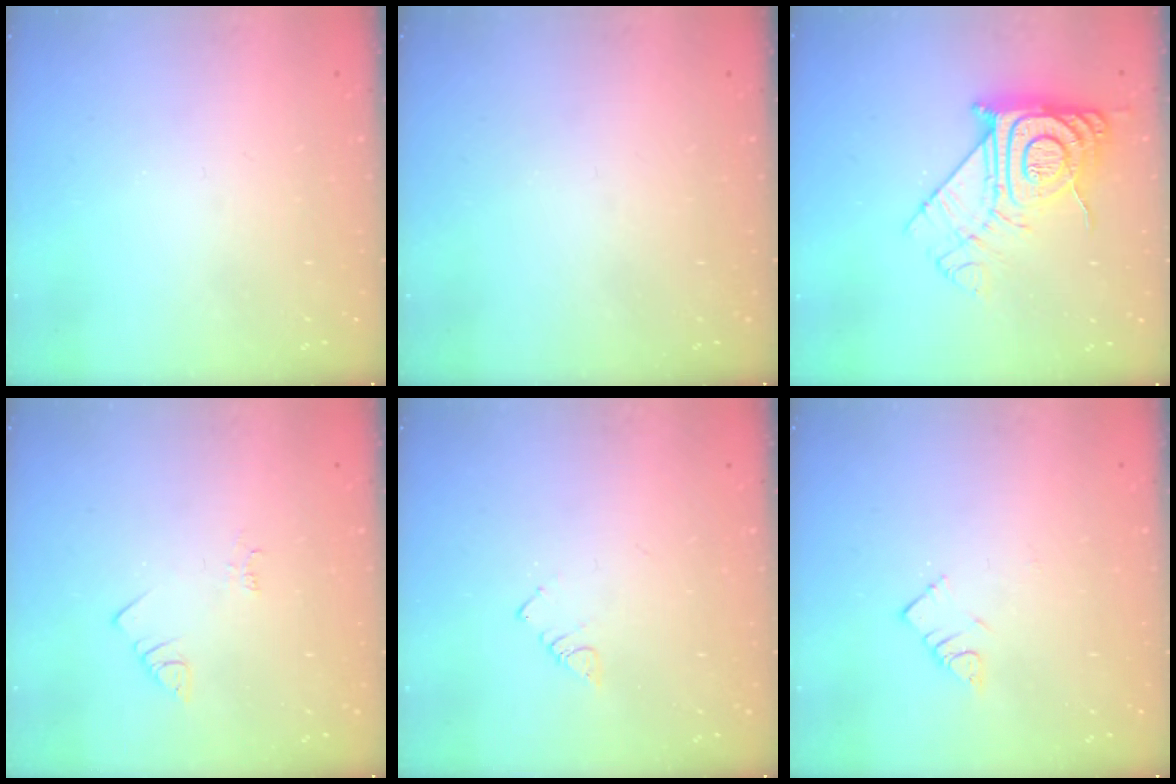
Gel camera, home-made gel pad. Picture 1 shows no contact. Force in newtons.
{"total": 0.0}
{"total": 15.1, "press": 15.1, "slide": 1.2}
{"total": 2.2, "press": 2.2, "slide": 0.6}
{"total": 2.4, "press": 2.4, "slide": 0.4}
{"total": 4.0, "press": 4.0, "slide": 0.5}